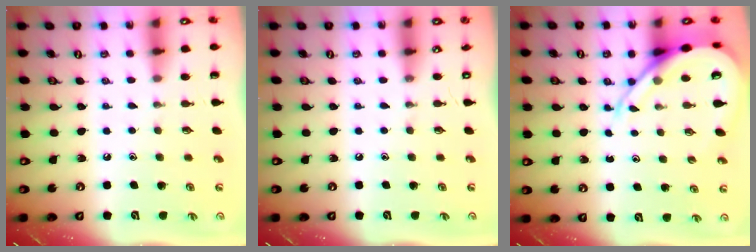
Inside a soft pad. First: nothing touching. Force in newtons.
{"total": 0.0}
{"total": 10.7, "press": 10.7, "slide": 1.2}